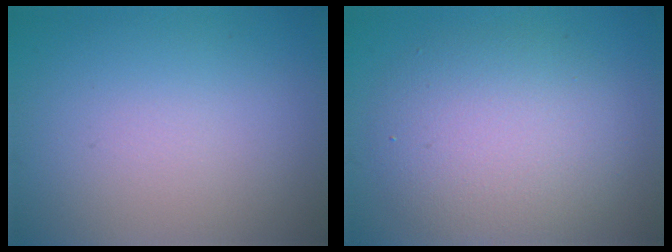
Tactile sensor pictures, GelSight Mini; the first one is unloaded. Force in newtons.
{"total": 6.0, "press": 6.0, "slide": 0.4}